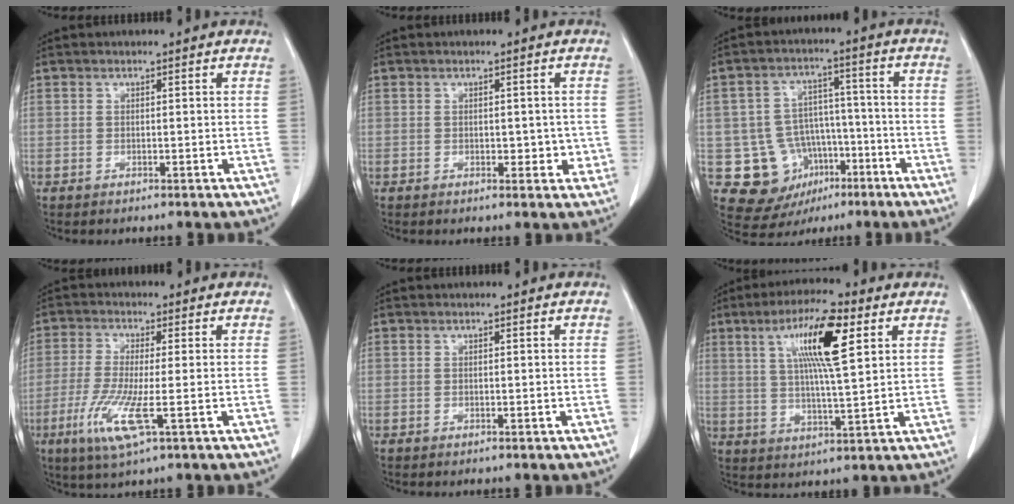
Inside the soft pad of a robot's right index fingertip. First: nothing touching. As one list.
[{"total": 3.0, "force": [-0.3, 1.9, 2.3], "torque": [-0.020, 0.003, 0.001]}, {"total": 11.4, "force": [-4.1, 10.1, 3.6], "torque": [-0.061, 0.038, -0.048]}, {"total": 8.3, "force": [-3.0, 0.6, 7.7], "torque": [-0.163, -0.026, -0.060]}, {"total": 0.0}, {"total": 11.7, "force": [4.5, 1.2, 10.7], "torque": [-0.192, 0.011, 0.078]}]